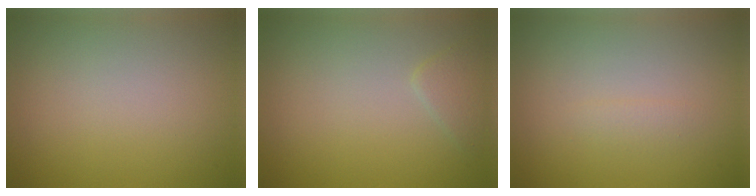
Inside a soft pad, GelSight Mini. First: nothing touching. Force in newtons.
{"total": 1.3, "press": 1.3, "slide": 0.1}
{"total": 0.7, "press": 0.7, "slide": 0.0}